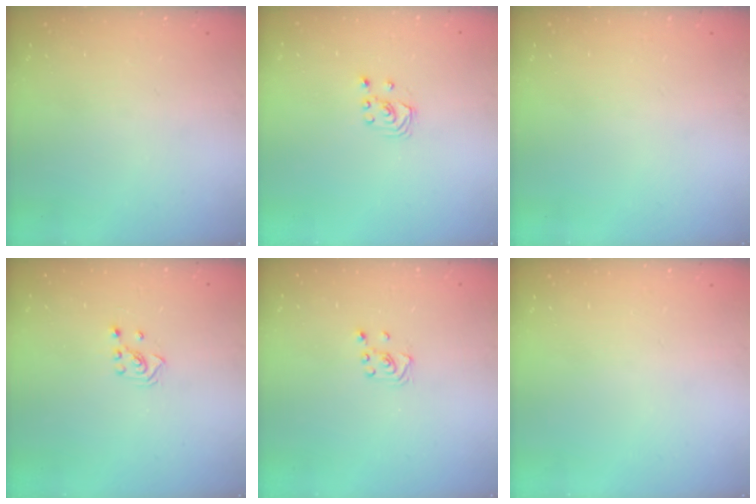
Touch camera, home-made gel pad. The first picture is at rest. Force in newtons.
{"total": 1.8, "press": 1.8, "slide": 0.2}
{"total": 0.0}
{"total": 2.3, "press": 2.2, "slide": 0.8}
{"total": 3.1, "press": 3.1, "slide": 0.3}
{"total": 0.0}